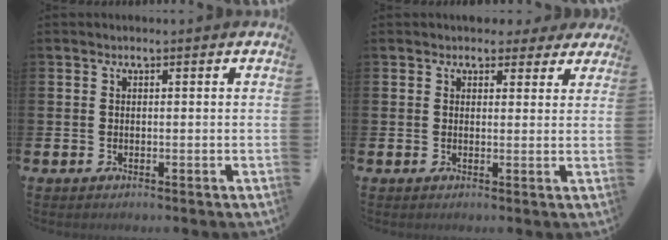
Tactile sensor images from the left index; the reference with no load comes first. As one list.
[{"total": 2.9, "force": [2.4, 1.6, 0.4], "torque": [0.001, -0.005, 0.039]}]